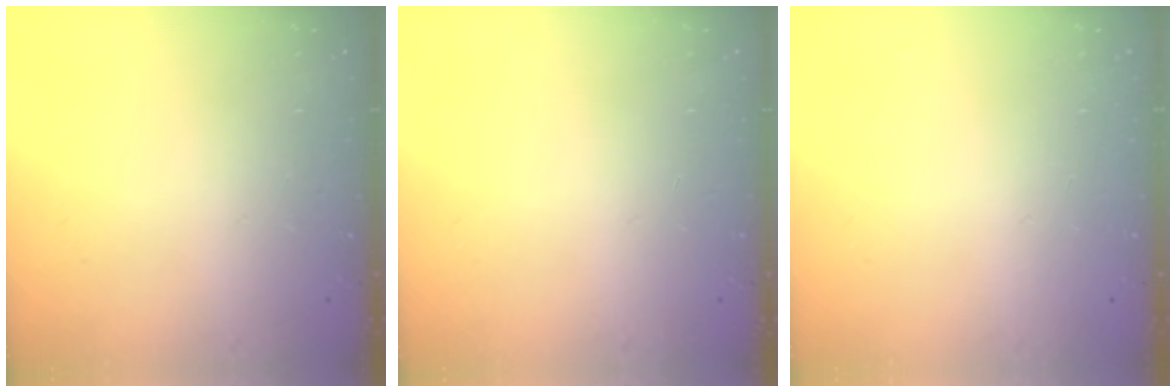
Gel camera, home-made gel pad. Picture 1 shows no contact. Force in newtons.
{"total": 0.0}
{"total": 0.0}